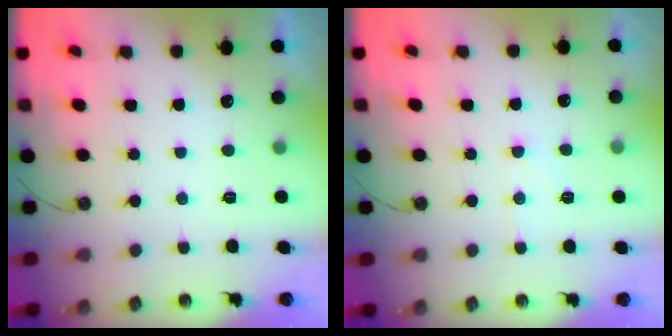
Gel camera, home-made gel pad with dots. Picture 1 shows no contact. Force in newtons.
{"total": 4.5, "press": 4.4, "slide": 0.8}